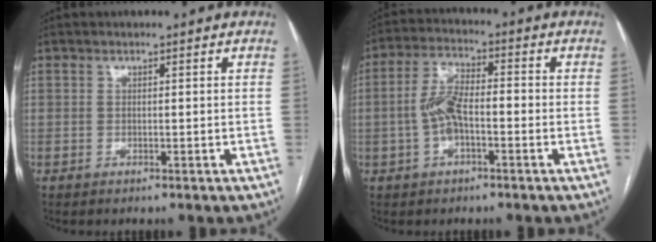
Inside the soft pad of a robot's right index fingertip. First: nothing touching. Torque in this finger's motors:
{"motor_torque": [0.30, -0.09, 0.19, 0.14]}